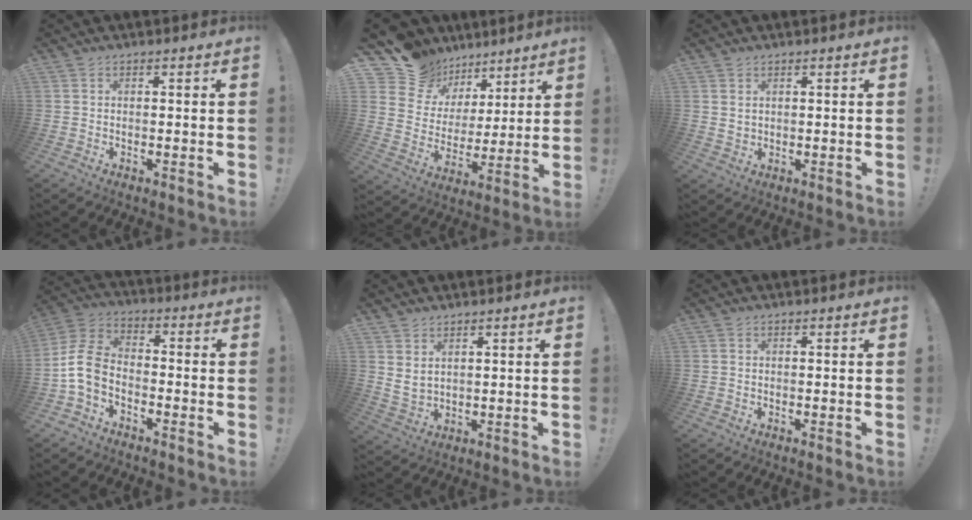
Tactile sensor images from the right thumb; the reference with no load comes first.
{"total": 13.1, "force": [9.5, 8.8, 2.0], "torque": [-0.044, -0.068, 0.187]}
{"total": 1.9, "force": [1.2, 1.2, 0.8], "torque": [-0.007, -0.006, 0.022]}
{"total": 10.4, "force": [-3.7, 7.4, 6.4], "torque": [-0.122, 0.026, -0.064]}
{"total": 3.8, "force": [2.9, 1.6, 1.7], "torque": [-0.031, -0.016, 0.056]}
{"total": 0.0}